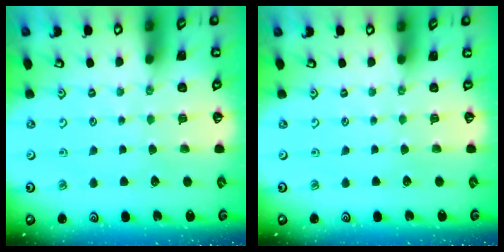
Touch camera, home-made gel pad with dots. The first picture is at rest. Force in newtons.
{"total": 0.0}